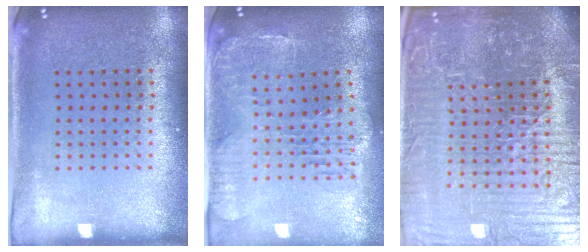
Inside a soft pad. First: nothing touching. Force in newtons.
{"total": 1.4, "press": 1.4, "slide": 0.4}
{"total": 7.7, "press": 6.9, "slide": 3.4}